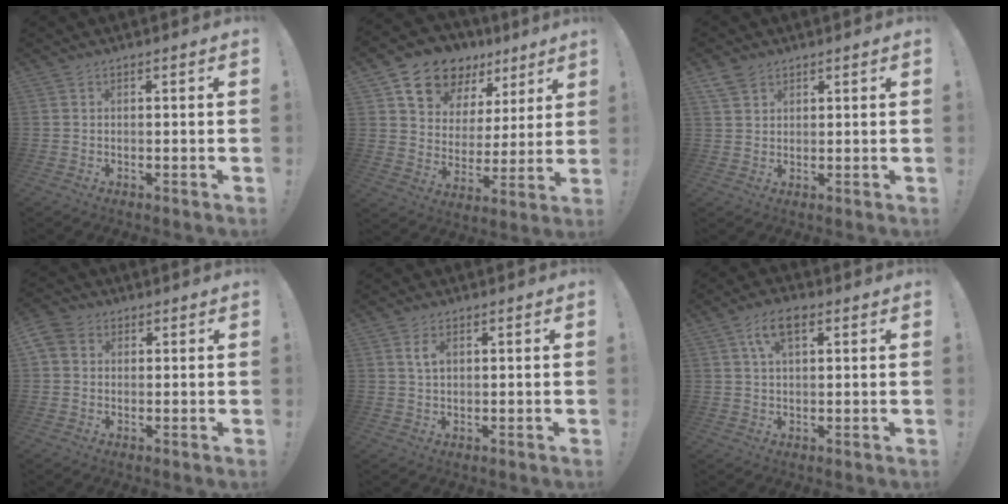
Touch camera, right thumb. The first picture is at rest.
{"total": 14.3, "force": [10.4, 8.9, 4.3], "torque": [-0.079, -0.070, 0.192]}
{"total": 4.7, "force": [3.1, 3.1, 1.7], "torque": [-0.030, -0.010, 0.059]}
{"total": 5.4, "force": [1.5, 4.4, 2.7], "torque": [-0.063, 0.008, 0.031]}
{"total": 3.5, "force": [1.3, 2.0, 2.6], "torque": [-0.042, 0.000, 0.020]}
{"total": 7.1, "force": [3.0, 3.2, 5.5], "torque": [-0.103, 0.007, 0.054]}